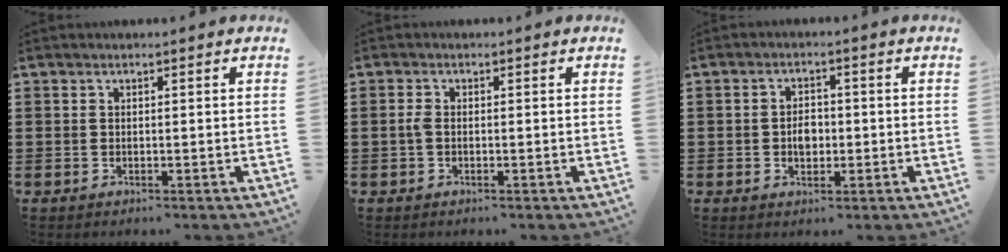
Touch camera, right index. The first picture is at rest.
{"total": 1.4, "force": [-0.3, 0.6, 1.2], "torque": [-0.039, -0.006, -0.011]}
{"total": 2.9, "force": [-0.3, 1.9, 2.2], "torque": [-0.036, 0.001, -0.009]}